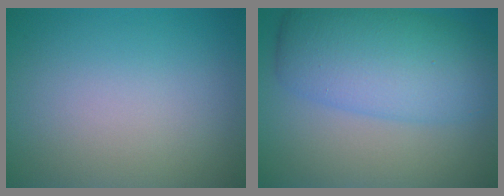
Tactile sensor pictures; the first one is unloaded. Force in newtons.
{"total": 8.2, "press": 8.2, "slide": 0.1}